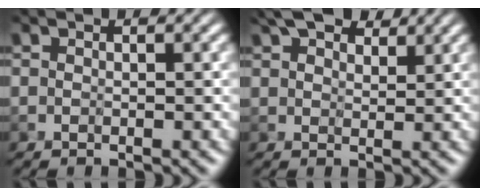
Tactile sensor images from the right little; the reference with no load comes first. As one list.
[{"total": 5.0, "force": [3.8, 2.1, 2.4], "torque": [-0.043, 0.014, 0.061]}]